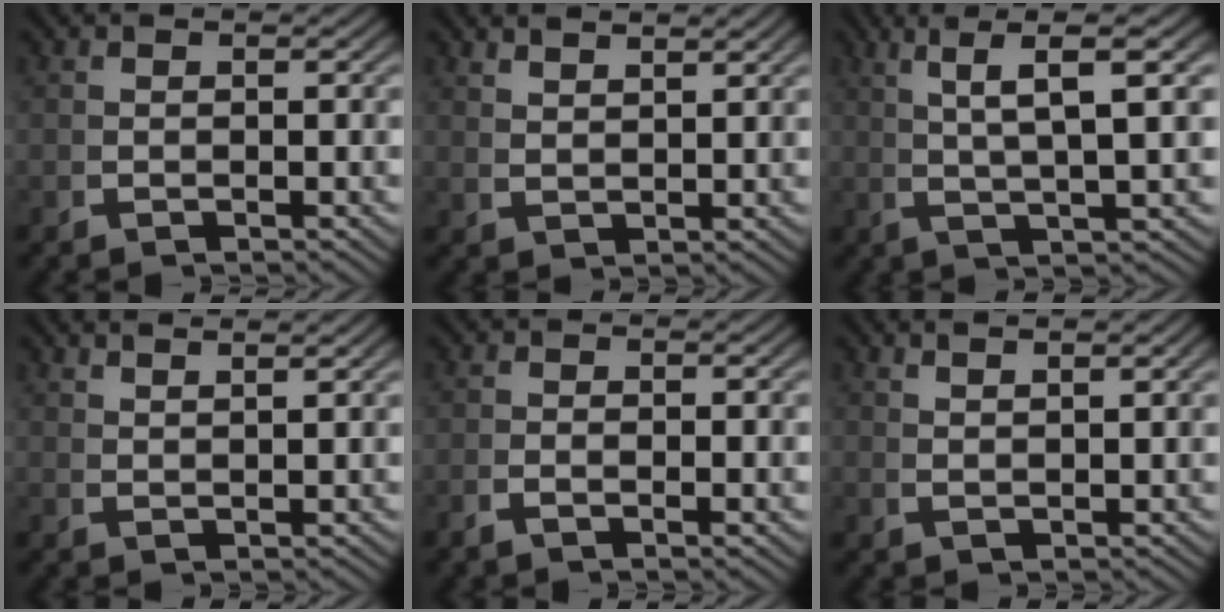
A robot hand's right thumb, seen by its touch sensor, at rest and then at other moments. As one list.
[{"total": 2.8, "force": [2.7, -0.2, 0.6], "torque": [-0.002, 0.009, 0.058]}, {"total": 8.1, "force": [3.8, 1.7, 6.9], "torque": [-0.100, 0.024, 0.057]}, {"total": 2.9, "force": [2.8, -0.4, 0.7], "torque": [-0.004, 0.010, 0.054]}, {"total": 0.9, "force": [-0.4, 0.0, 0.8], "torque": [-0.013, -0.001, -0.009]}, {"total": 2.2, "force": [2.1, -0.3, 0.8], "torque": [-0.009, 0.009, 0.043]}]